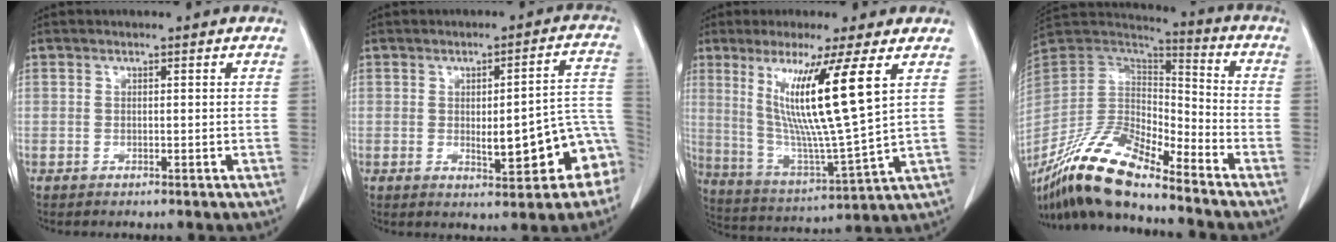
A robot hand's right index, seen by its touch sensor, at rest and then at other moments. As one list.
[{"total": 10.9, "force": [-3.2, 2.5, 10.1], "torque": [-0.113, 0.024, -0.033]}, {"total": 15.3, "force": [5.5, -1.2, 14.2], "torque": [-0.264, -0.027, 0.099]}, {"total": 17.8, "force": [-14.1, 3.8, 10.2], "torque": [-0.204, -0.003, -0.272]}]